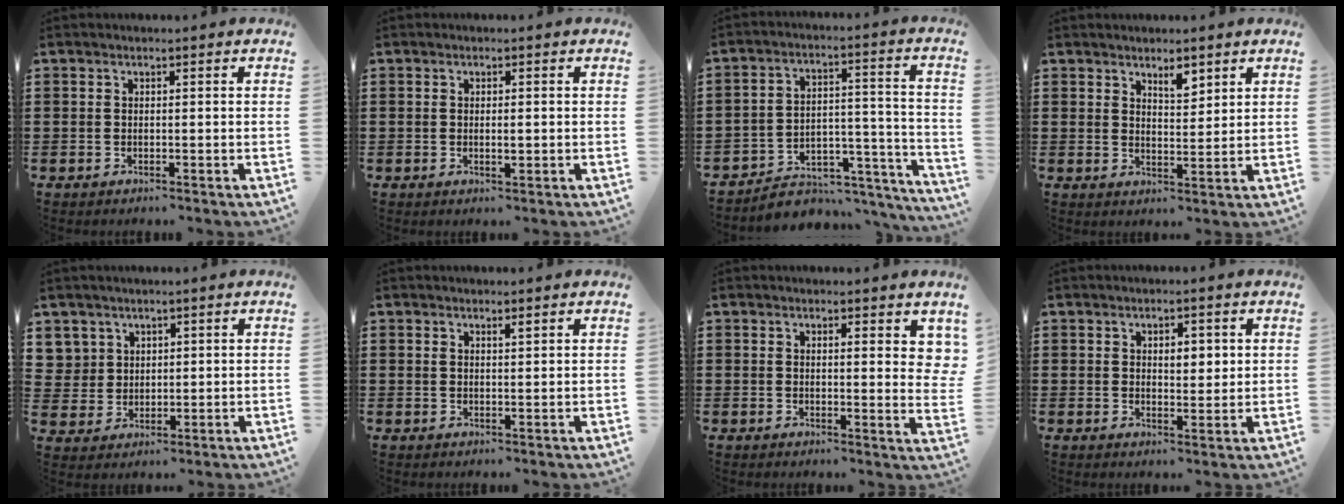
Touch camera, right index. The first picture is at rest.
{"total": 1.3, "force": [-0.2, 0.3, 1.2], "torque": [-0.022, -0.001, -0.003]}
{"total": 5.2, "force": [-4.7, 2.1, 1.0], "torque": [-0.019, 0.012, -0.093]}
{"total": 3.2, "force": [2.6, 1.1, 1.4], "torque": [-0.018, -0.001, 0.045]}
{"total": 4.0, "force": [2.1, 3.4, 0.0], "torque": [-0.019, 0.014, 0.041]}
{"total": 0.9, "force": [0.7, 0.2, 0.5], "torque": [-0.003, -0.003, 0.012]}
{"total": 2.2, "force": [1.5, 0.5, 1.4], "torque": [-0.016, -0.001, 0.025]}
{"total": 3.0, "force": [0.9, 1.8, 2.3], "torque": [-0.033, 0.003, 0.010]}